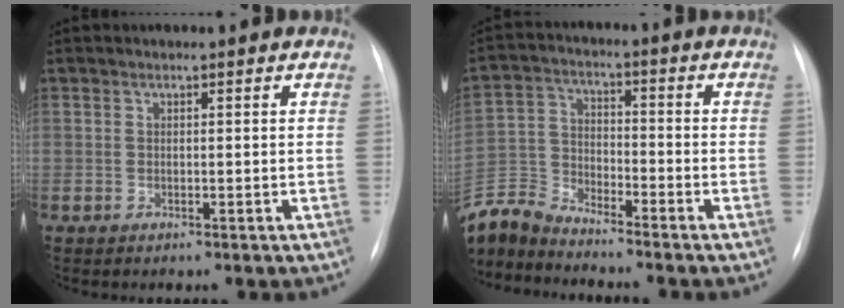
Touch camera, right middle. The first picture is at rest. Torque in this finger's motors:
{"motor_torque": [0.54, -0.67, 0.27, 0.03]}